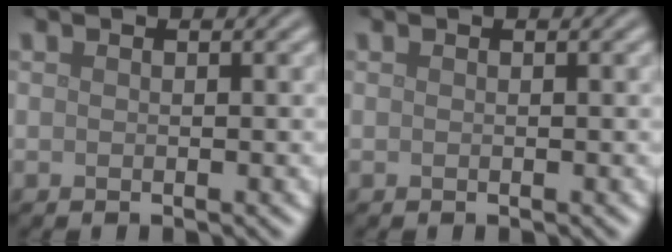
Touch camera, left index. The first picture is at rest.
{"total": 0.0}